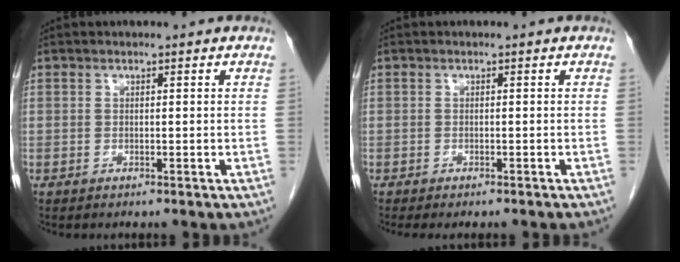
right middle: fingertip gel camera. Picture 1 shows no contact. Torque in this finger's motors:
{"motor_torque": [0.14, -0.06, 0.02, 0.01]}